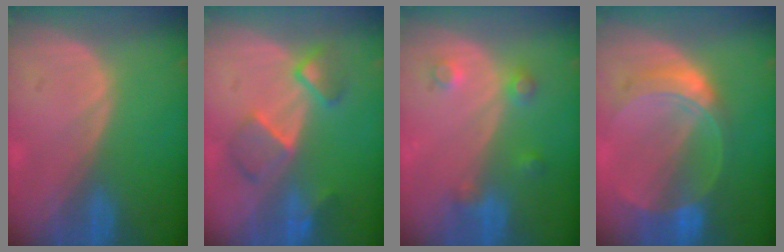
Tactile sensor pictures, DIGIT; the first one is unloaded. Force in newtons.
{"total": 5.8, "press": 5.8, "slide": 0.2}
{"total": 3.6, "press": 3.3, "slide": 1.6}
{"total": 7.6, "press": 6.8, "slide": 3.4}